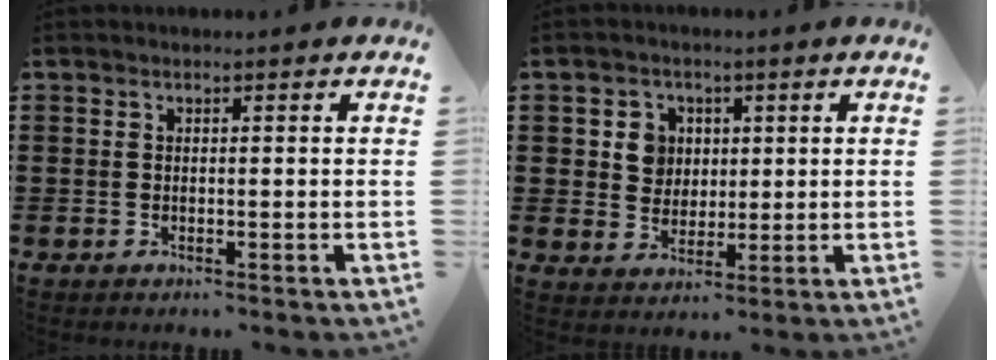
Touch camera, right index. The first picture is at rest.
{"total": 4.7, "force": [1.1, 4.4, 1.3], "torque": [-0.046, 0.017, 0.017]}